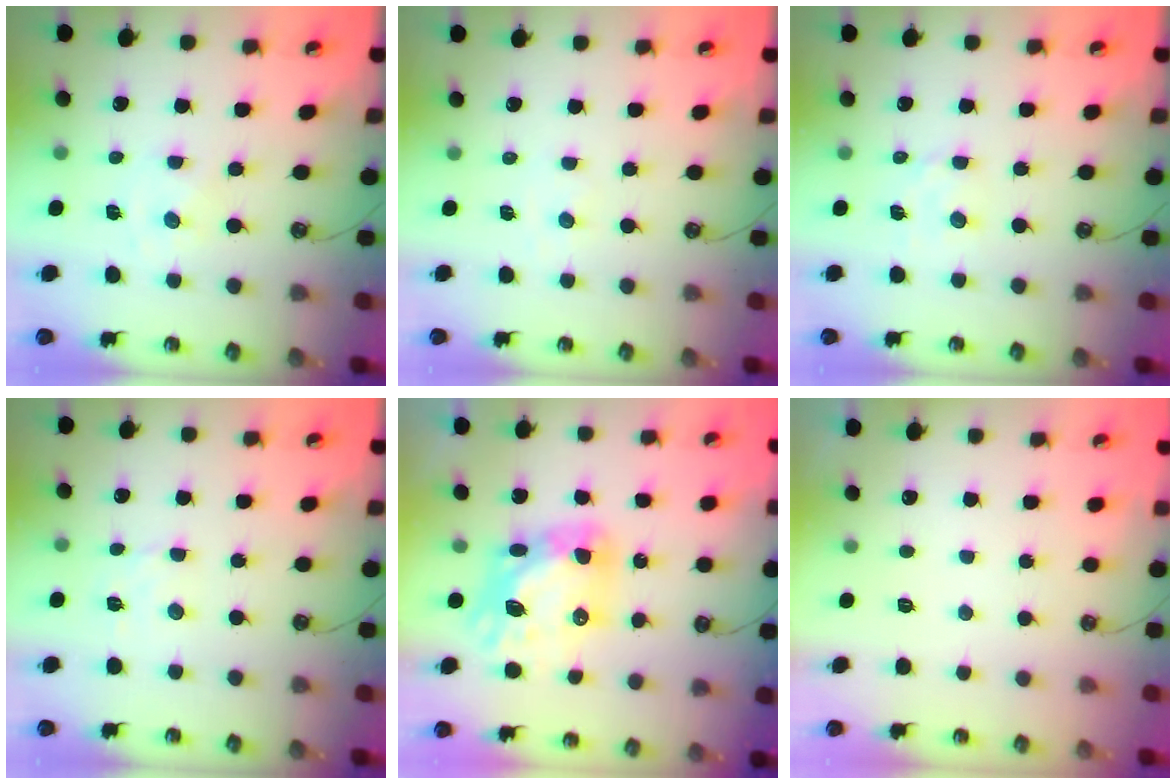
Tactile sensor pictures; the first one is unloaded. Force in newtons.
{"total": 1.4, "press": 1.4, "slide": 0.2}
{"total": 1.8, "press": 1.8, "slide": 0.3}
{"total": 3.7, "press": 3.7, "slide": 0.5}
{"total": 12.0, "press": 11.9, "slide": 1.3}
{"total": 0.0}